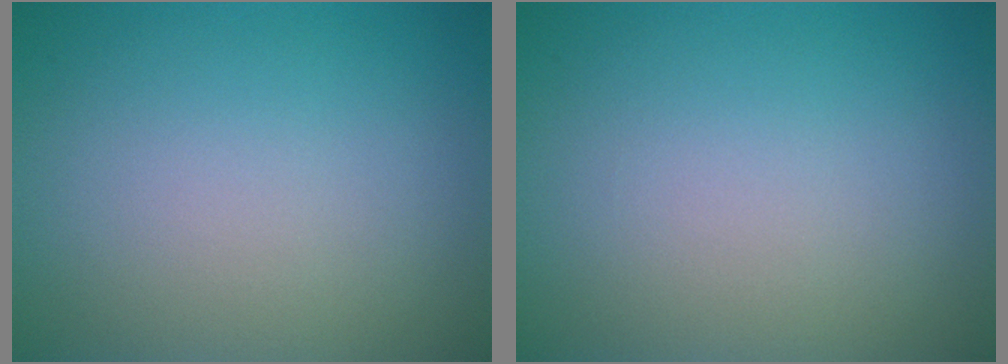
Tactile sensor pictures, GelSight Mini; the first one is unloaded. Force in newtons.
{"total": 0.0}